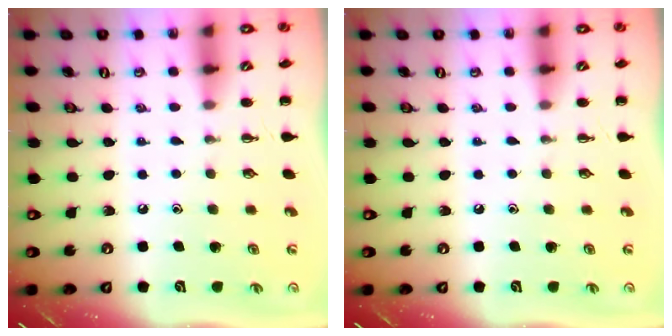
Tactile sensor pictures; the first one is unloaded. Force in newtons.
{"total": 0.0}